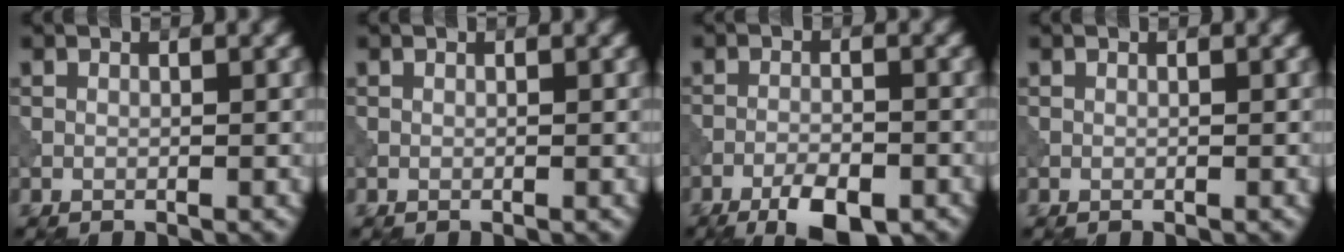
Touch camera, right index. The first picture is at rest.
{"total": 0.0}
{"total": 4.9, "force": [-3.3, 1.6, 3.3], "torque": [-0.055, 0.002, -0.056]}
{"total": 0.0}